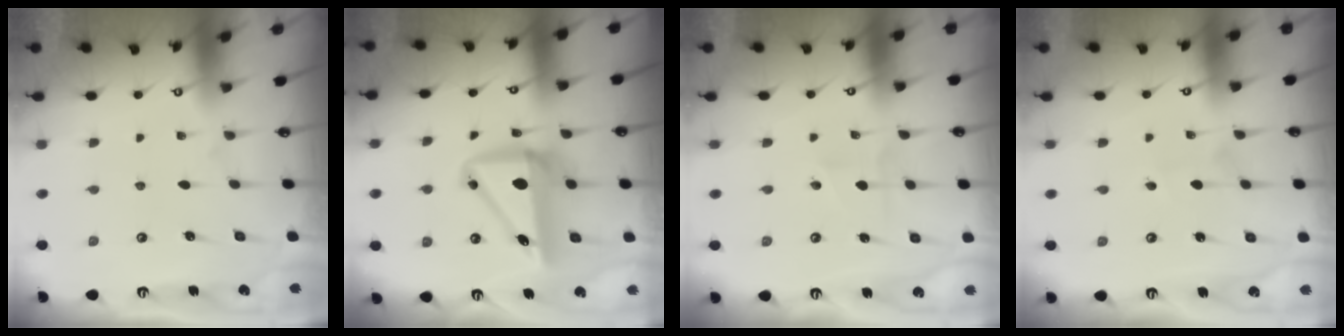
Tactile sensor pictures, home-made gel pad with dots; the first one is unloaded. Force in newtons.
{"total": 9.5, "press": 8.9, "slide": 3.5}
{"total": 1.6, "press": 1.3, "slide": 0.9}
{"total": 1.7, "press": 1.7, "slide": 0.1}